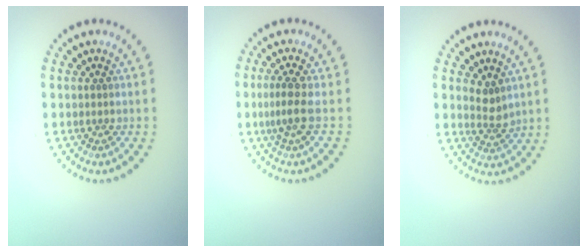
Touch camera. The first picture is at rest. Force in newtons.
{"total": 2.3, "press": 1.5, "slide": 1.7}
{"total": 1.7, "press": 1.3, "slide": 1.1}